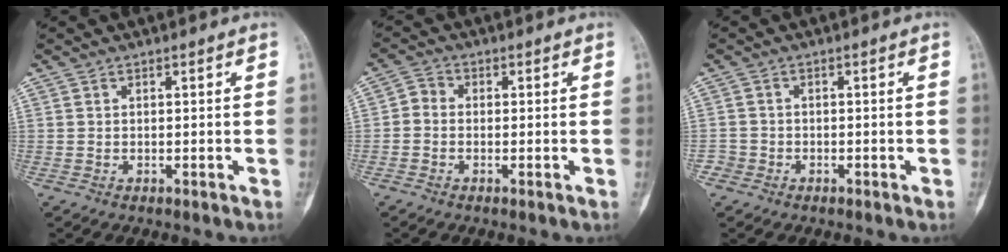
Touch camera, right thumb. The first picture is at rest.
{"total": 2.6, "force": [-0.6, 2.1, 1.4], "torque": [-0.015, 0.007, -0.024]}
{"total": 2.0, "force": [-1.1, 1.7, -0.2], "torque": [0.009, 0.009, -0.029]}